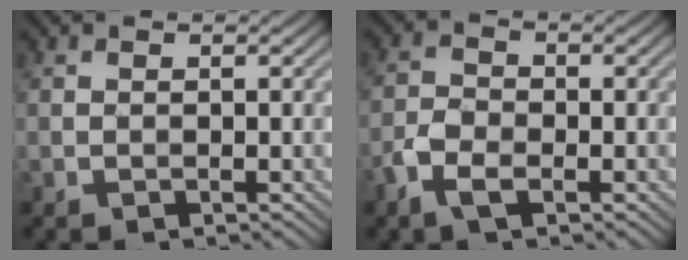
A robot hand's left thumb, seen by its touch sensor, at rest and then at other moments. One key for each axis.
{"total": 3.9, "fx": -2.2, "fy": 2.0, "fz": 2.6, "tx": -0.057, "ty": -0.001, "tz": -0.053}